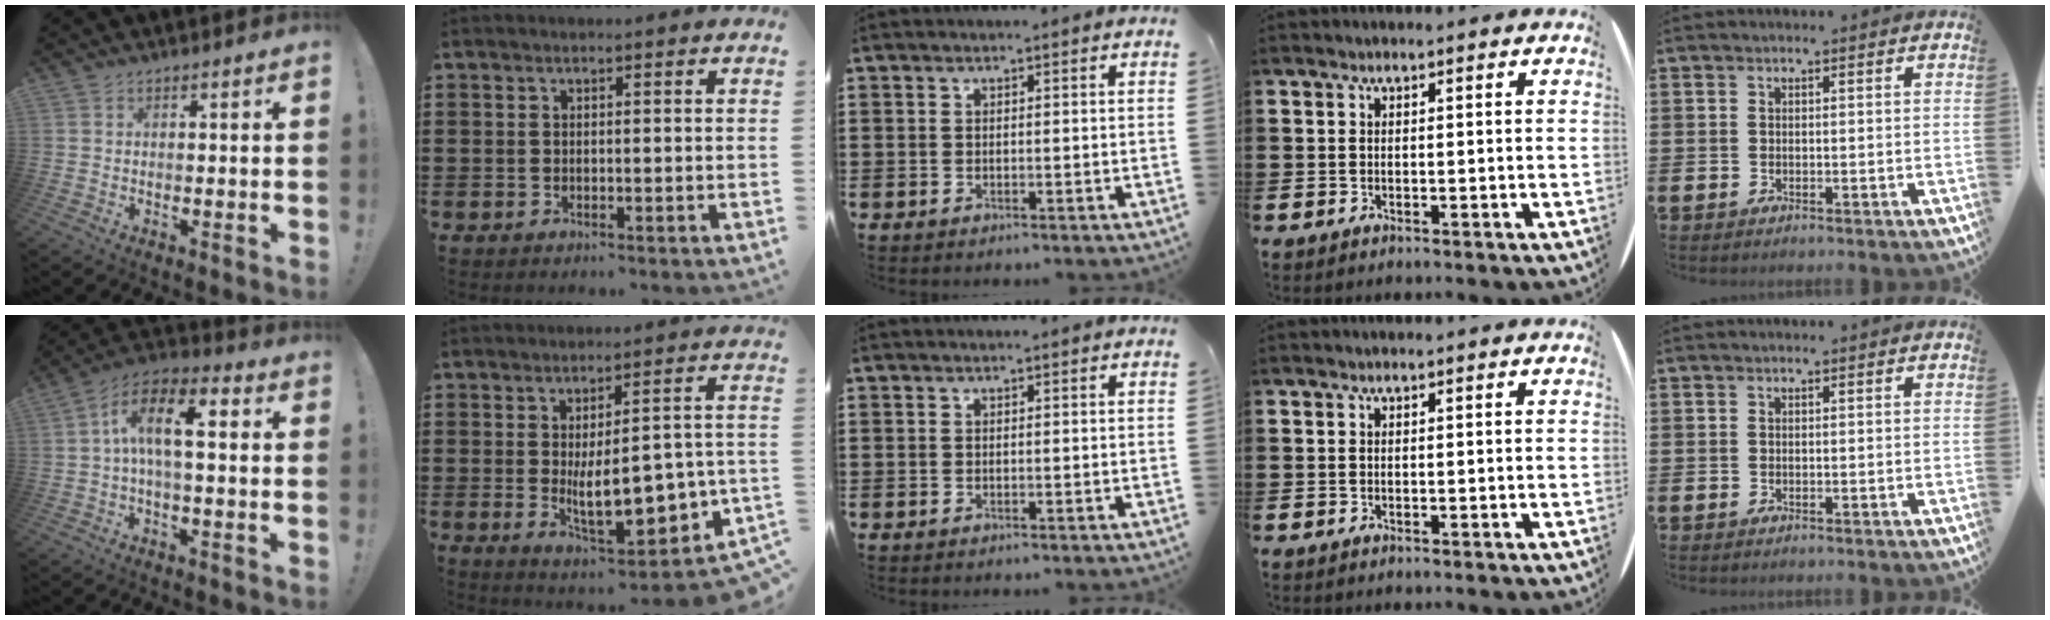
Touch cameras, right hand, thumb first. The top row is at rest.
{"thumb": {"total": 11.9, "force": [1.5, 4.9, 10.8], "torque": [-0.199, 0.007, 0.023]}, "index": {"total": 10.9, "force": [-2.4, 4.1, 9.8], "torque": [-0.145, -0.010, -0.038]}}